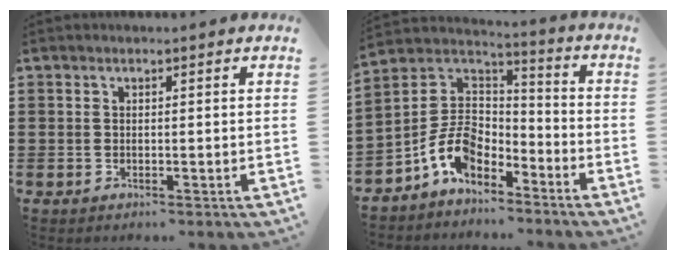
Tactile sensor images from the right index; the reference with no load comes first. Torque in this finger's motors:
{"motor_torque": [2.14, 0.00, 0.51, 0.03]}